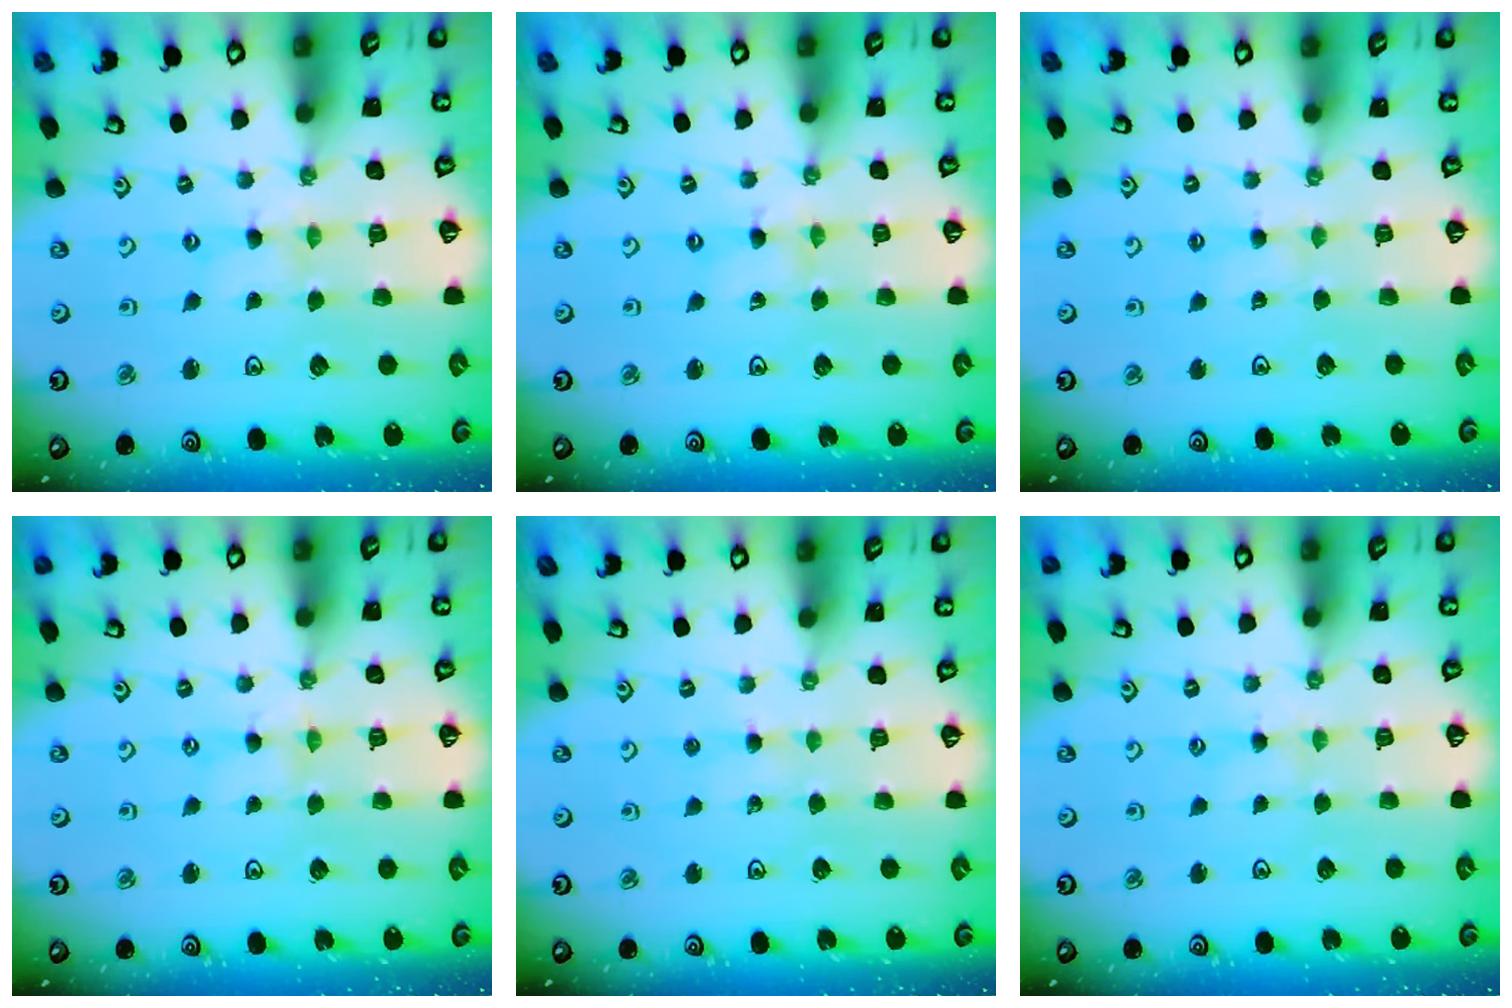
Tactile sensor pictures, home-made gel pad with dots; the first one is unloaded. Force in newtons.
{"total": 0.7, "press": 0.7, "slide": 0.2}
{"total": 2.0, "press": 2.0, "slide": 0.3}
{"total": 0.6, "press": 0.6, "slide": 0.2}
{"total": 2.6, "press": 2.6, "slide": 0.3}
{"total": 1.3, "press": 1.2, "slide": 0.3}